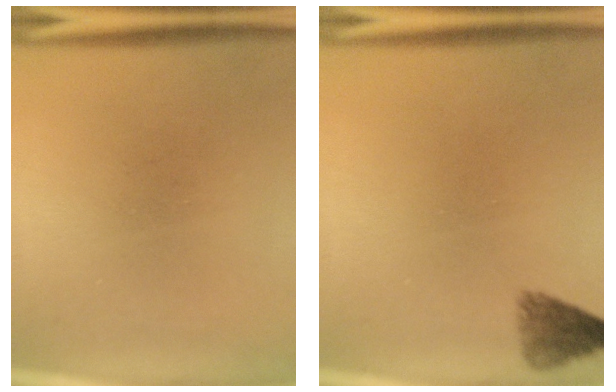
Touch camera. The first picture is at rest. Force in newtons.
{"total": 3.0}